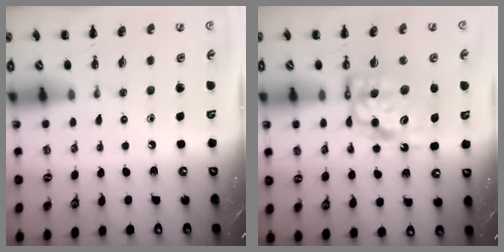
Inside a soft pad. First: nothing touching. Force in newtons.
{"total": 11.5, "press": 11.1, "slide": 3.2}